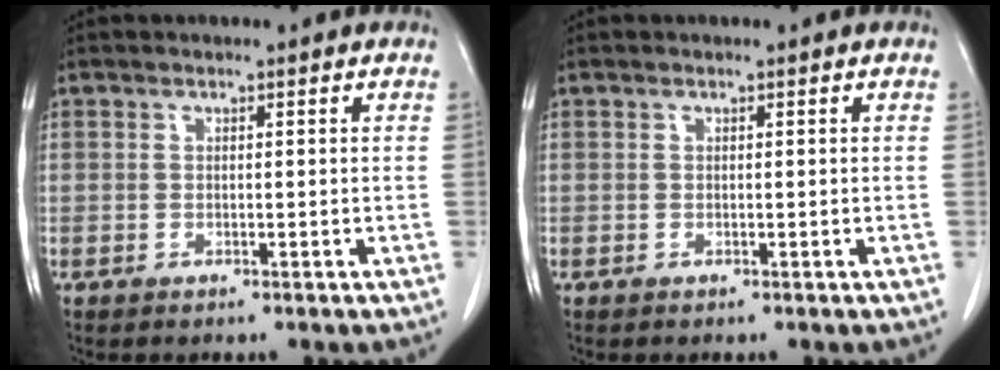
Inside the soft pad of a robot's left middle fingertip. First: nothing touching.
{"total": 0.0}